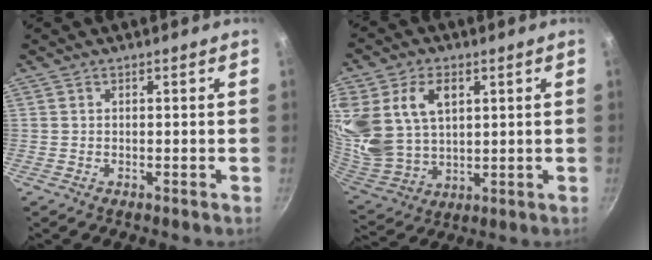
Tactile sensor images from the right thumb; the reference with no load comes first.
{"total": 19.8, "force": [6.6, 13.6, 12.8], "torque": [-0.273, -0.014, 0.141]}